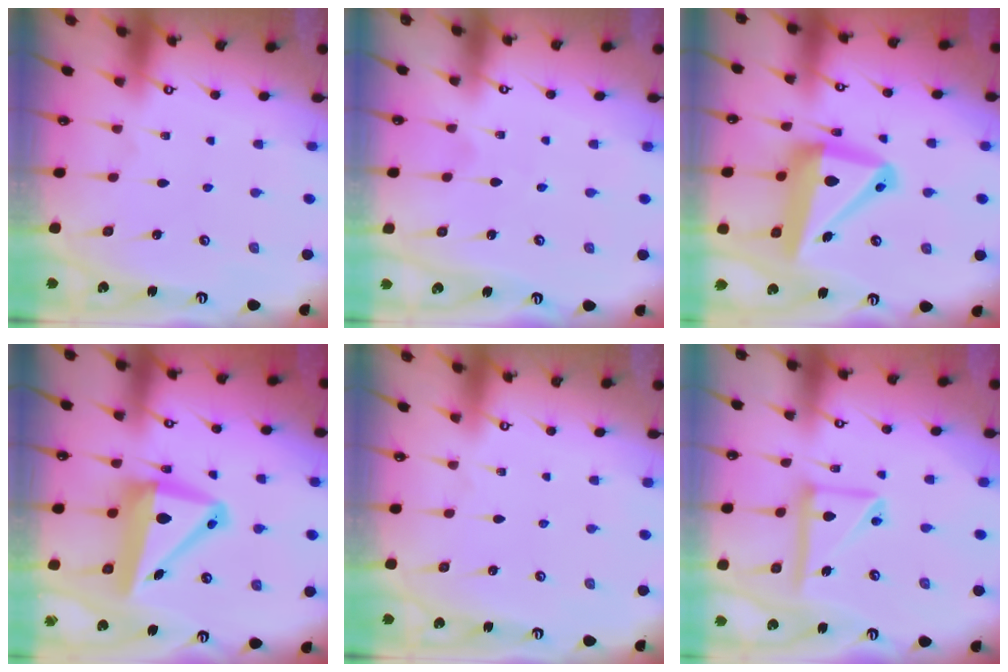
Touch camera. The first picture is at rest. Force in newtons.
{"total": 2.0, "press": 2.0, "slide": 0.2}
{"total": 16.7, "press": 16.5, "slide": 2.4}
{"total": 12.6, "press": 12.3, "slide": 2.8}
{"total": 0.0}
{"total": 13.4, "press": 13.3, "slide": 1.4}